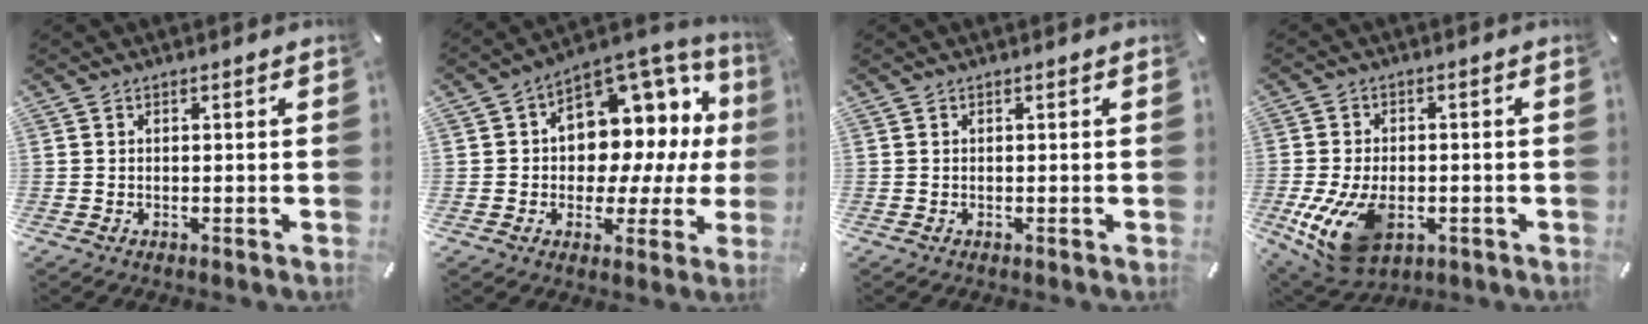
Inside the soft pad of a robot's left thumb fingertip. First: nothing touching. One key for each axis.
{"total": 12.1, "fx": 3.1, "fy": 9.6, "fz": 6.8, "tx": -0.082, "ty": -0.050, "tz": 0.061}
{"total": 0.0}
{"total": 13.6, "fx": -3.9, "fy": 8.7, "fz": 9.7, "tx": -0.195, "ty": 0.005, "tz": -0.064}